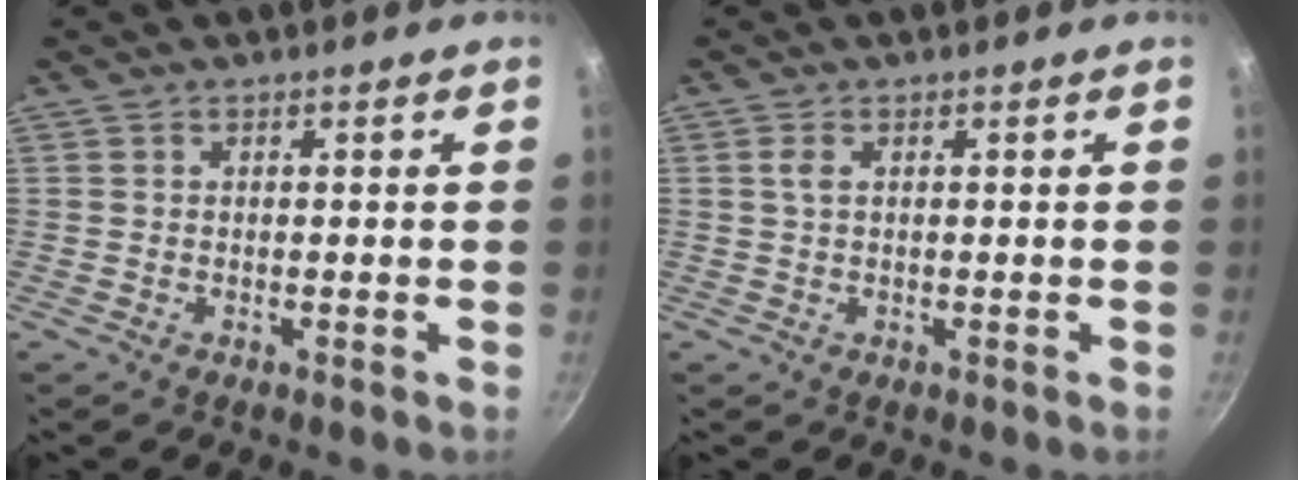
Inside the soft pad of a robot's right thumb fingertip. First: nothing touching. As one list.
[{"total": 1.5, "force": [0.4, 0.7, 1.3], "torque": [-0.027, 0.001, 0.008]}]